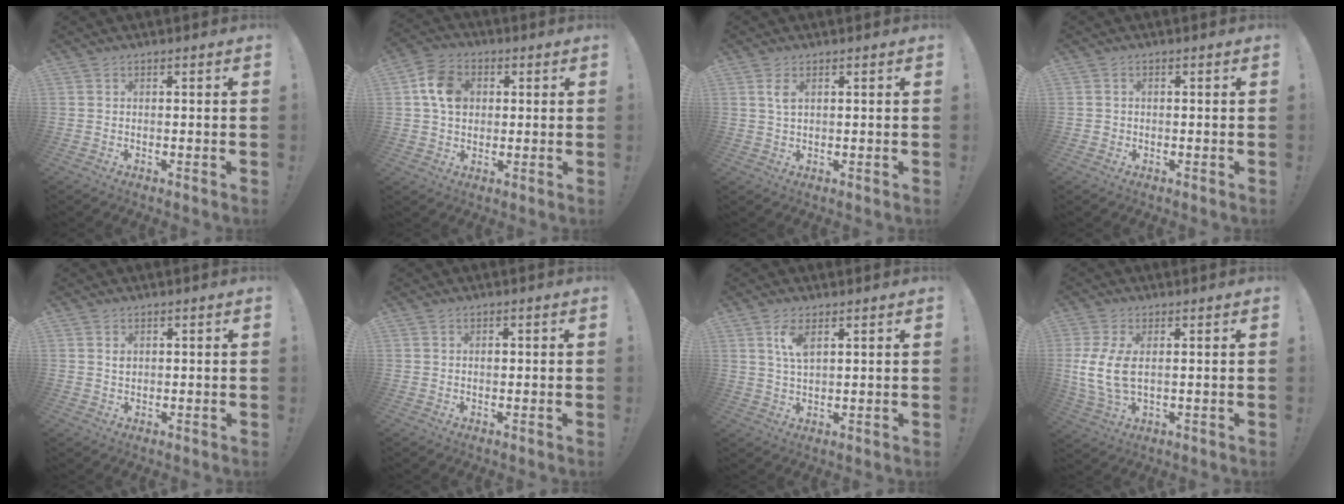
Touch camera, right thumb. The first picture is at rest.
{"total": 10.5, "force": [2.0, 8.3, 6.1], "torque": [-0.092, 0.009, 0.041]}
{"total": 2.9, "force": [1.2, 1.2, 2.3], "torque": [-0.042, -0.002, 0.019]}
{"total": 1.1, "force": [-0.5, 1.0, 0.2], "torque": [-0.006, 0.005, -0.009]}
{"total": 1.5, "force": [0.7, 1.2, 0.3], "torque": [0.008, -0.006, 0.011]}
{"total": 1.0, "force": [0.0, 0.8, 0.6], "torque": [-0.009, 0.002, 0.000]}
{"total": 5.4, "force": [2.7, 2.2, 4.1], "torque": [-0.075, -0.008, 0.046]}
{"total": 9.4, "force": [1.2, 4.5, 8.2], "torque": [-0.159, -0.015, 0.024]}